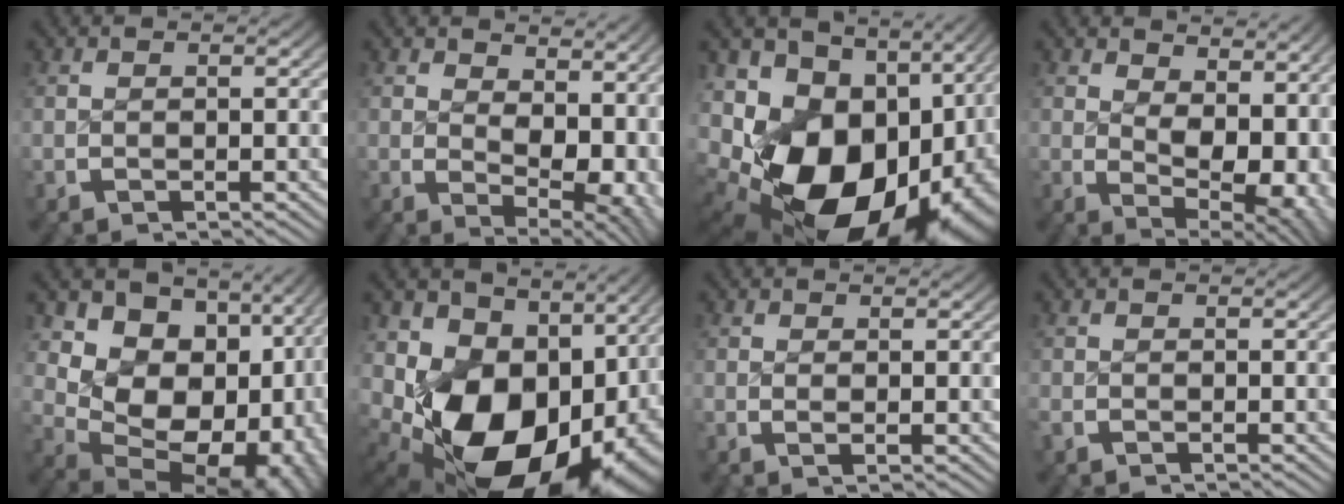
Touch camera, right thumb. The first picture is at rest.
{"total": 6.0, "force": [0.9, 3.4, 4.9], "torque": [-0.069, -0.033, 0.032]}
{"total": 22.1, "force": [-2.4, 15.0, 16.0], "torque": [-0.295, -0.075, -0.010]}
{"total": 7.3, "force": [0.9, 4.1, 5.9], "torque": [-0.089, -0.037, 0.035]}
{"total": 16.9, "force": [-0.5, 12.1, 11.7], "torque": [-0.208, -0.047, 0.001]}
{"total": 19.6, "force": [-2.5, 13.4, 14.2], "torque": [-0.255, -0.076, -0.009]}
{"total": 0.7, "force": [0.3, 0.3, 0.5], "torque": [-0.010, -0.008, 0.009]}
{"total": 0.7, "force": [-0.4, 0.6, 0.2], "torque": [-0.009, -0.005, -0.005]}